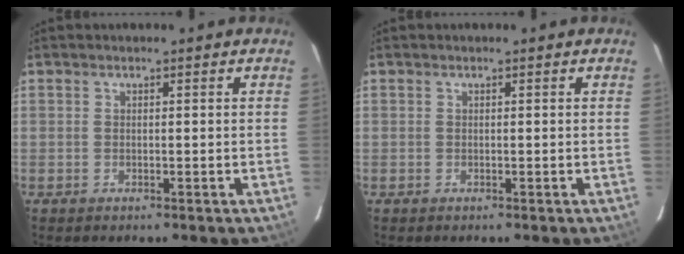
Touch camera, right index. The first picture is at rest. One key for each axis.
{"total": 0.0}